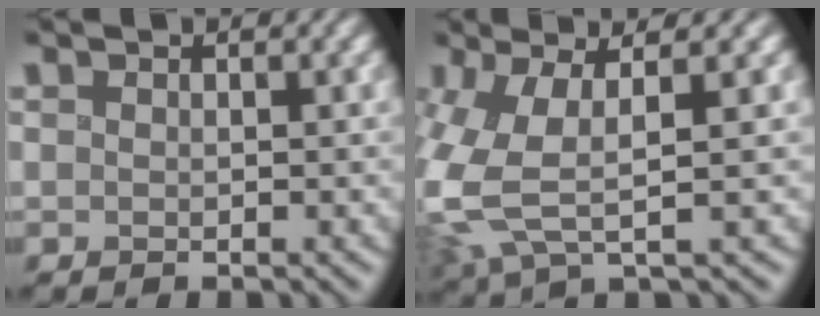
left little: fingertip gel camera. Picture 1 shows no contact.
{"total": 6.7, "force": [-0.7, 2.7, 6.0], "torque": [-0.152, 0.003, -0.014]}